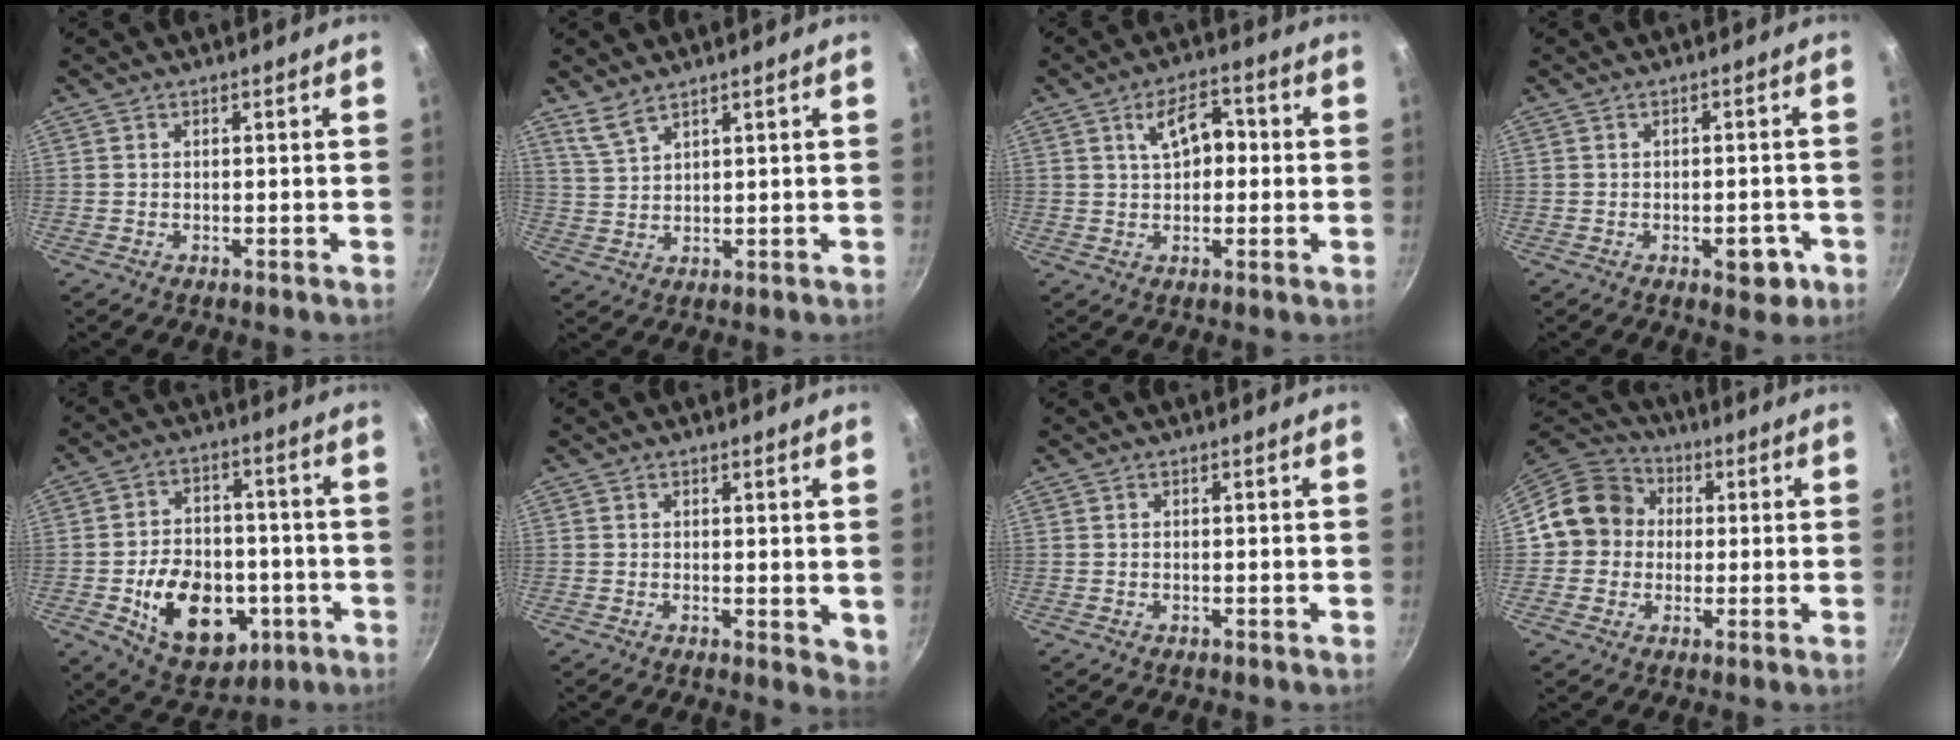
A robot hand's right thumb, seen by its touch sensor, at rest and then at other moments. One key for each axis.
{"total": 4.1, "fx": 3.3, "fy": 1.1, "fz": 2.0, "tx": -0.041, "ty": -0.014, "tz": 0.076}
{"total": 7.4, "fx": 1.3, "fy": 4.3, "fz": 5.9, "tx": -0.073, "ty": 0.017, "tz": 0.016}
{"total": 4.9, "fx": -2.0, "fy": 2.6, "fz": 3.7, "tx": -0.024, "ty": 0.015, "tz": -0.020}
{"total": 18.3, "fx": -4.9, "fy": 12.8, "fz": 12.2, "tx": -0.154, "ty": 0.027, "tz": -0.058}
{"total": 3.9, "fx": 0.9, "fy": 2.0, "fz": 3.2, "tx": -0.033, "ty": -0.005, "tz": 0.013}
{"total": 0.0}
{"total": 11.2, "fx": 1.1, "fy": 10.2, "fz": 4.5, "tx": -0.043, "ty": 0.024, "tz": 0.001}